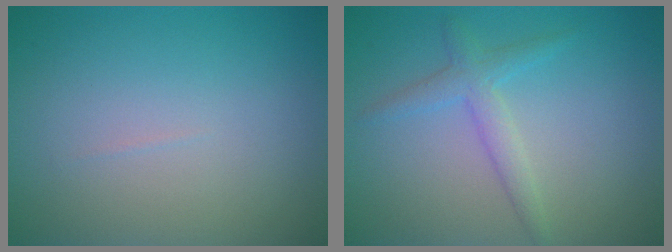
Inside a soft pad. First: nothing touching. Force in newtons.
{"total": 2.2, "press": 2.2, "slide": 0.1}